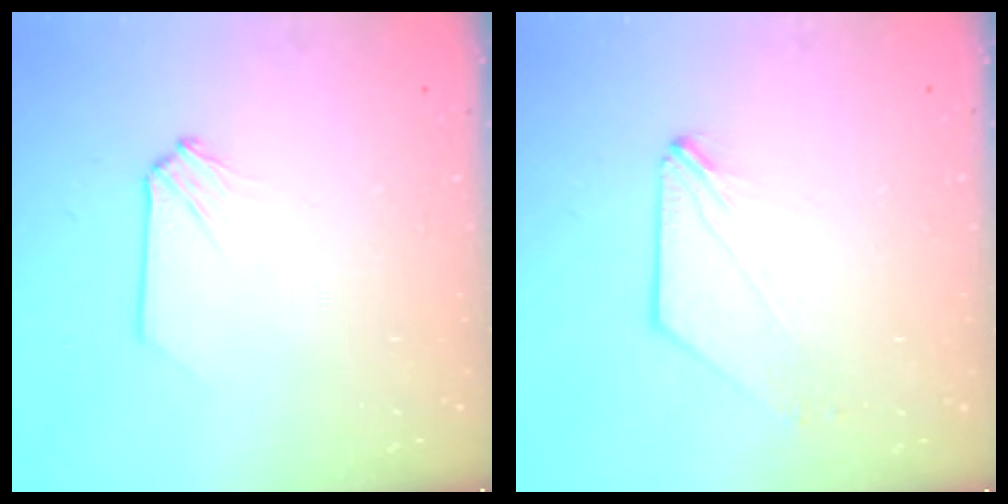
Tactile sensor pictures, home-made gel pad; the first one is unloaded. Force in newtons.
{"total": 0.0}